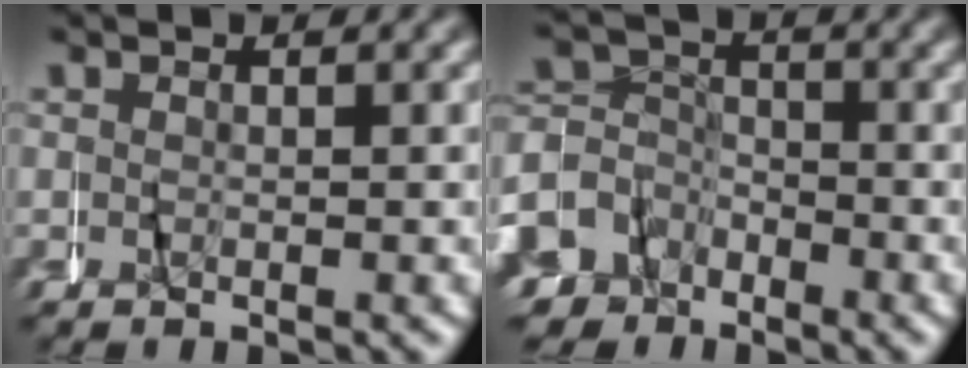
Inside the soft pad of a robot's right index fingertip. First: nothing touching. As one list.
[{"total": 7.1, "force": [-3.2, 6.2, 1.4], "torque": [-0.036, -0.017, -0.062]}]